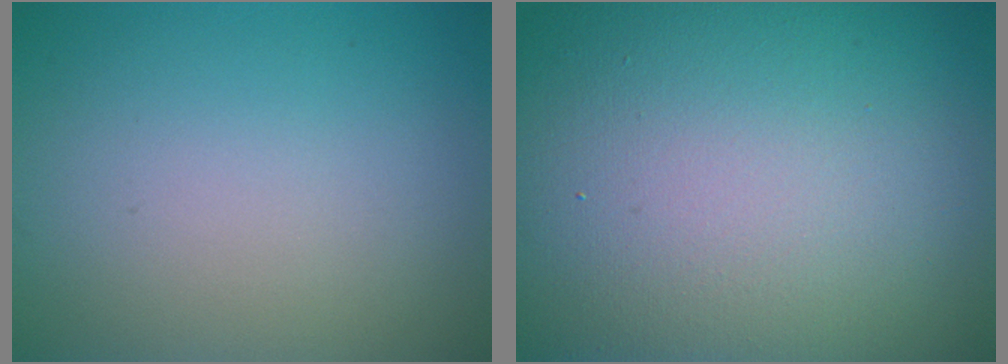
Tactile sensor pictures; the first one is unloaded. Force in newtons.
{"total": 24.5, "press": 24.4, "slide": 1.3}